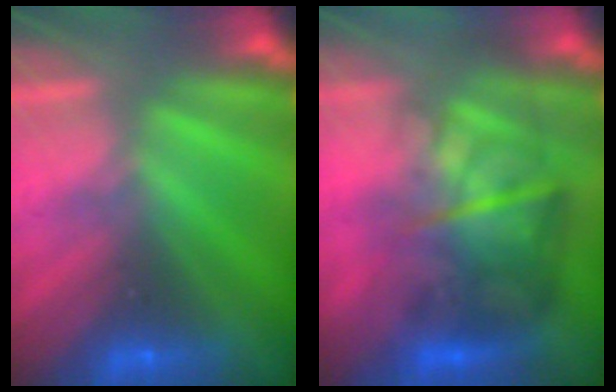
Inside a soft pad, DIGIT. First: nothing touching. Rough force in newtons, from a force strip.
{"total": 7.7}